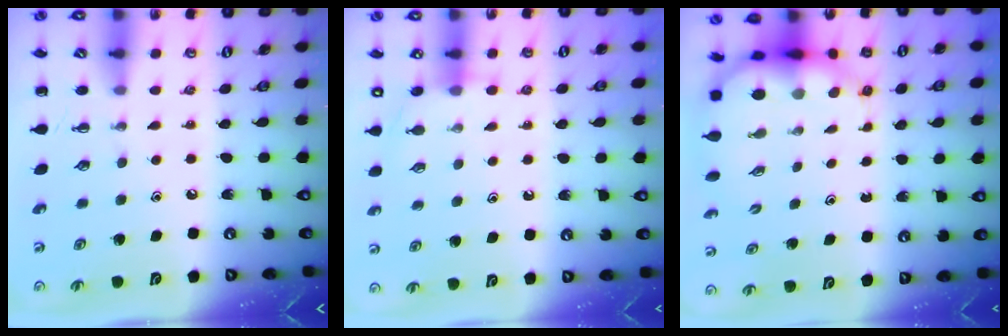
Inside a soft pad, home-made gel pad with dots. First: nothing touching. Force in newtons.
{"total": 6.9, "press": 6.7, "slide": 1.4}
{"total": 8.7, "press": 8.3, "slide": 2.5}